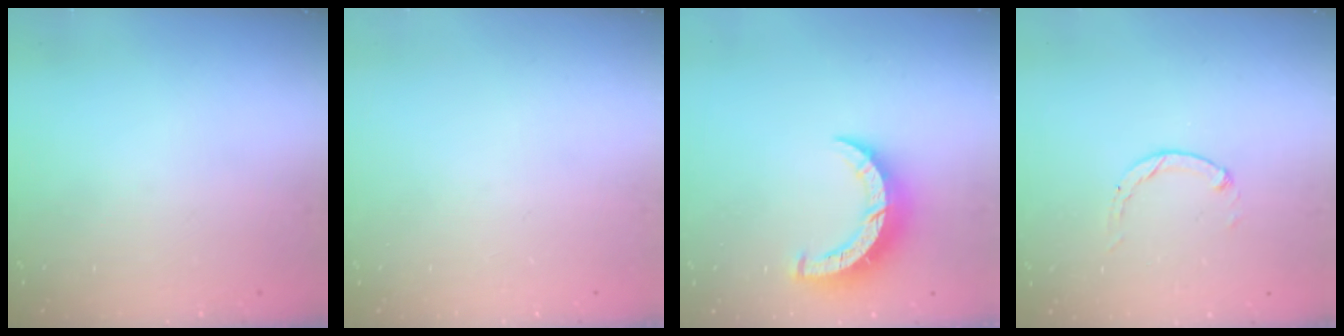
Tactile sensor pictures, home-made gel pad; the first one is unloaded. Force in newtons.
{"total": 0.0}
{"total": 8.0, "press": 8.0, "slide": 0.3}
{"total": 0.7, "press": 0.6, "slide": 0.2}